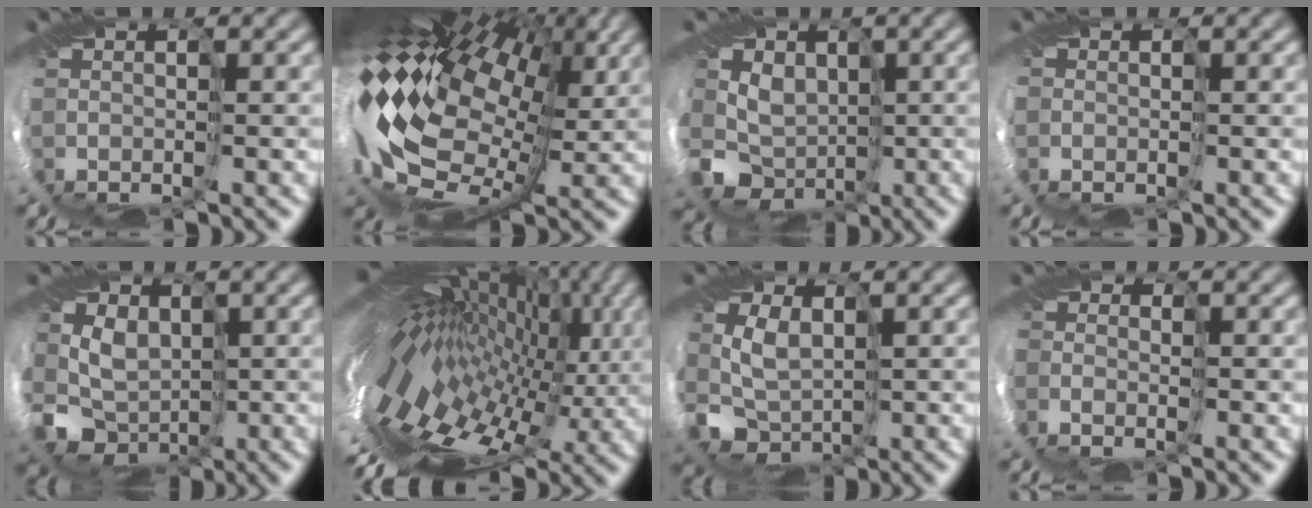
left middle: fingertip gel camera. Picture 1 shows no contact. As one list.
[{"total": 17.2, "force": [3.3, 9.3, 14.0], "torque": [-0.248, -0.011, 0.050]}, {"total": 5.2, "force": [-1.0, 4.9, 1.5], "torque": [-0.019, -0.007, -0.034]}, {"total": 1.1, "force": [-0.1, 1.1, 0.1], "torque": [-0.001, -0.007, -0.004]}, {"total": 4.4, "force": [-0.8, 4.1, 1.6], "torque": [-0.028, -0.019, -0.019]}, {"total": 16.1, "force": [2.3, 7.3, 14.1], "torque": [-0.214, 0.015, 0.058]}, {"total": 2.6, "force": [-0.3, 2.0, 1.6], "torque": [-0.043, -0.012, -0.007]}, {"total": 1.0, "force": [-1.0, 0.4, 0.0], "torque": [0.000, -0.012, -0.023]}]